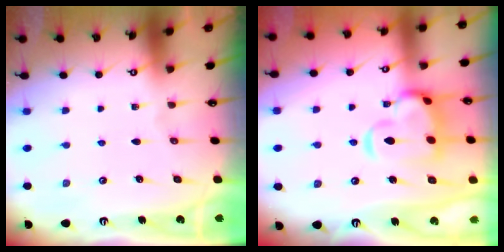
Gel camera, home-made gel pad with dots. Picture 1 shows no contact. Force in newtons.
{"total": 6.6, "press": 6.5, "slide": 1.4}